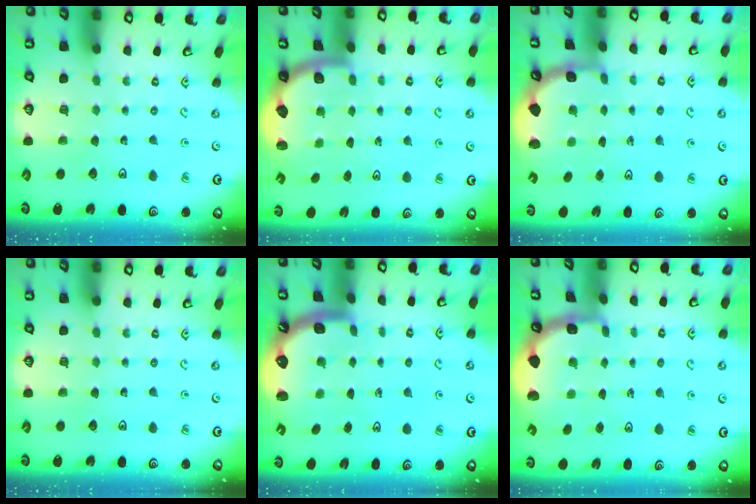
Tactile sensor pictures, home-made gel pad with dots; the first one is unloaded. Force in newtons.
{"total": 2.0, "press": 2.0, "slide": 0.5}
{"total": 2.0, "press": 1.6, "slide": 1.2}
{"total": 0.0}
{"total": 1.5, "press": 1.4, "slide": 0.6}
{"total": 1.5, "press": 1.2, "slide": 0.7}